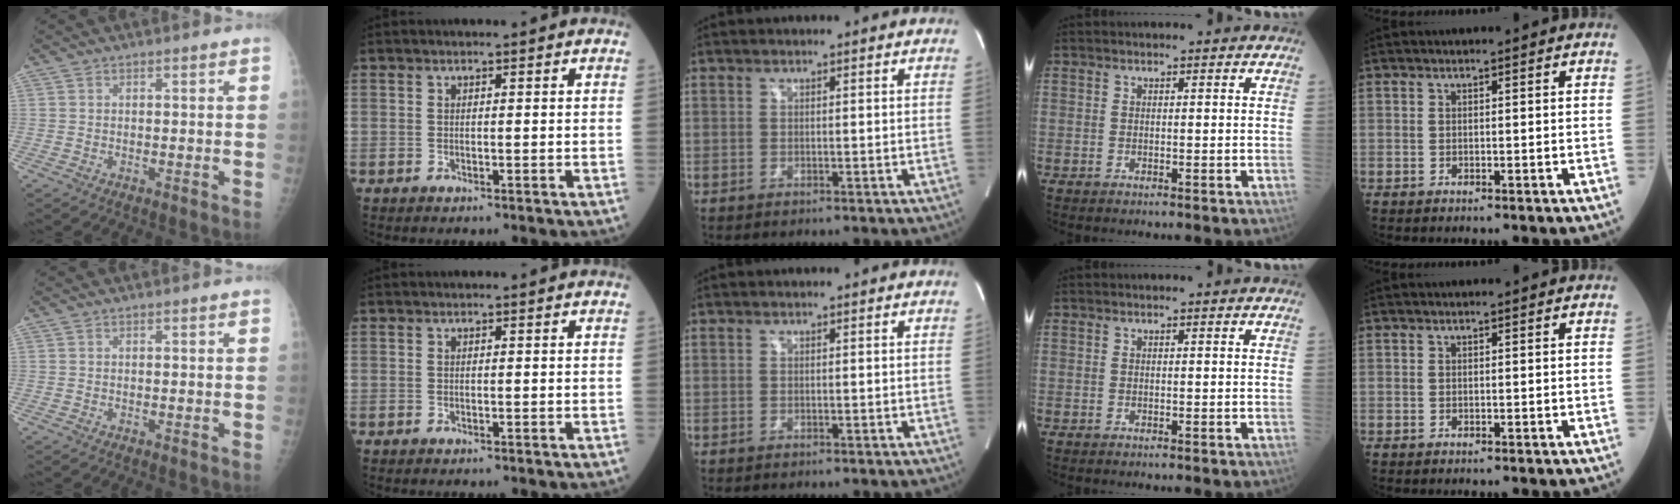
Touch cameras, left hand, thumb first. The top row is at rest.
{}